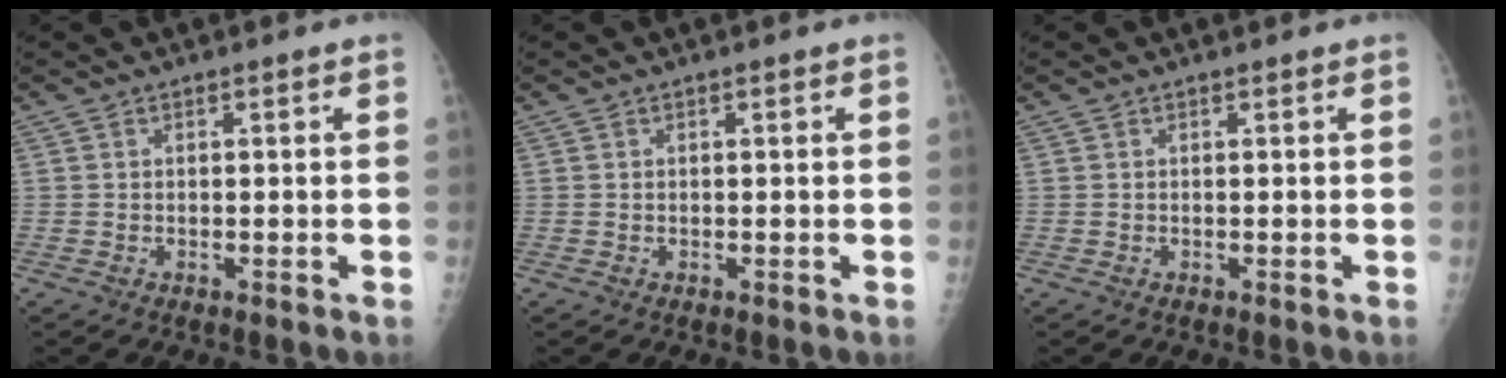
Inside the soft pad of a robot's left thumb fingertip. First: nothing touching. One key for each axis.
{"total": 0.0}
{"total": 0.0}